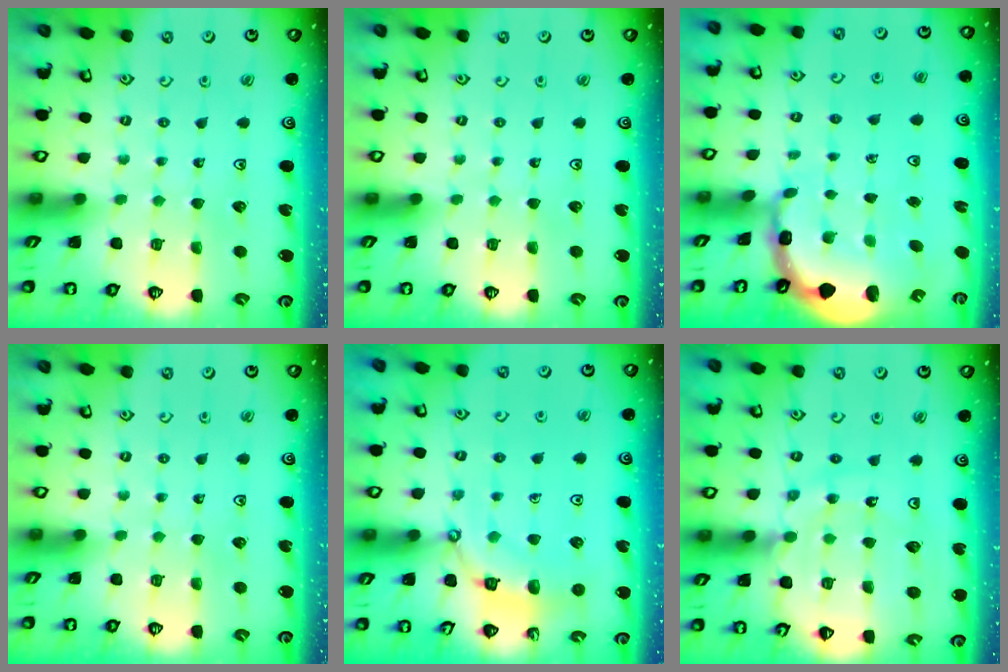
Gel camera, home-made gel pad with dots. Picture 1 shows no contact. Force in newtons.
{"total": 0.0}
{"total": 2.5, "press": 2.4, "slide": 0.9}
{"total": 0.0}
{"total": 6.9, "press": 6.9, "slide": 0.4}
{"total": 14.4, "press": 14.3, "slide": 1.7}